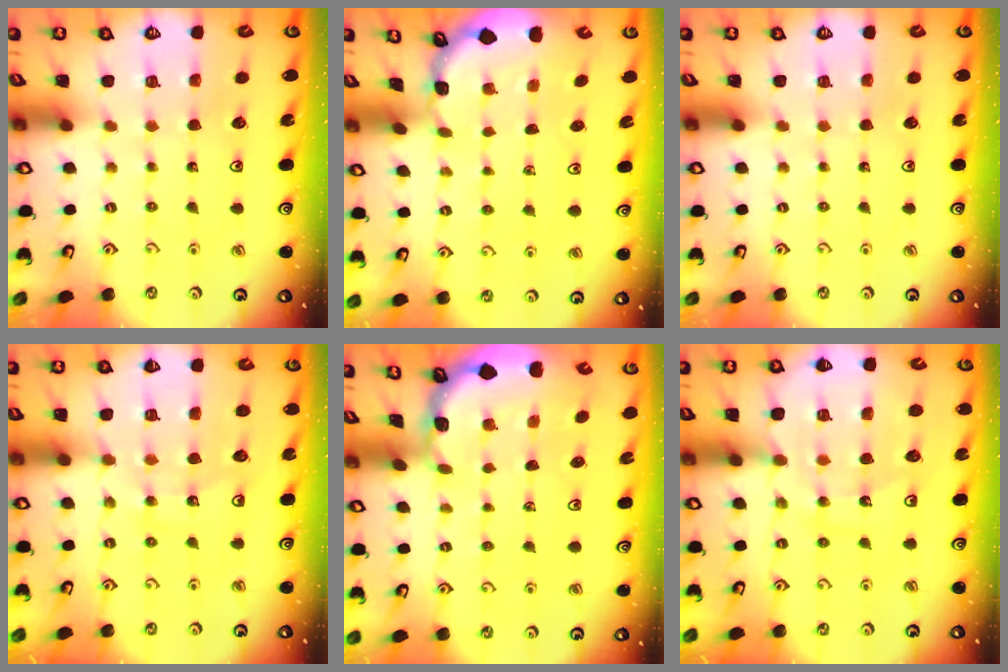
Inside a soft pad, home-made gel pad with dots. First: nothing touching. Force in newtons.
{"total": 0.7, "press": 0.6, "slide": 0.1}
{"total": 0.0}
{"total": 12.9, "press": 12.6, "slide": 2.8}
{"total": 1.5, "press": 1.5, "slide": 0.1}
{"total": 14.2, "press": 13.7, "slide": 3.8}